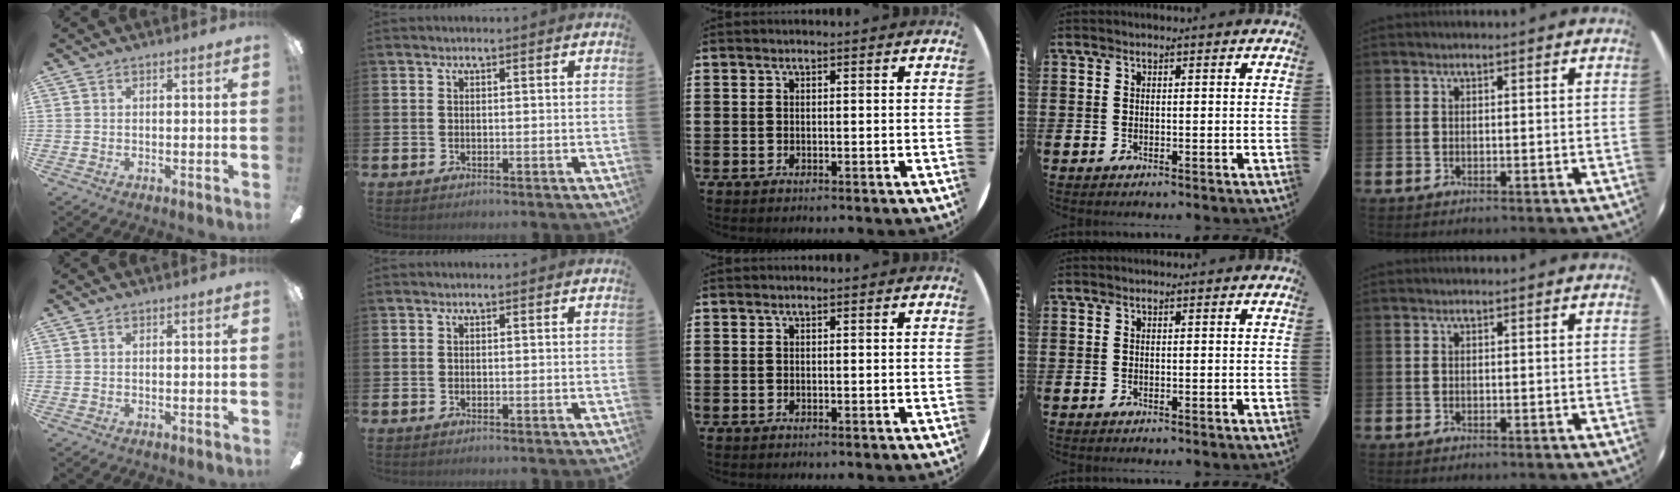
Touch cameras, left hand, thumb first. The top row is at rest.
{}